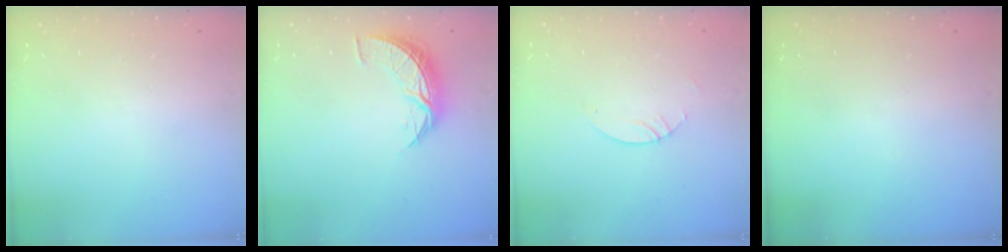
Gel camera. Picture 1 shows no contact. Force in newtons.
{"total": 8.5, "press": 8.5, "slide": 0.5}
{"total": 2.4, "press": 2.4, "slide": 0.2}
{"total": 0.0}